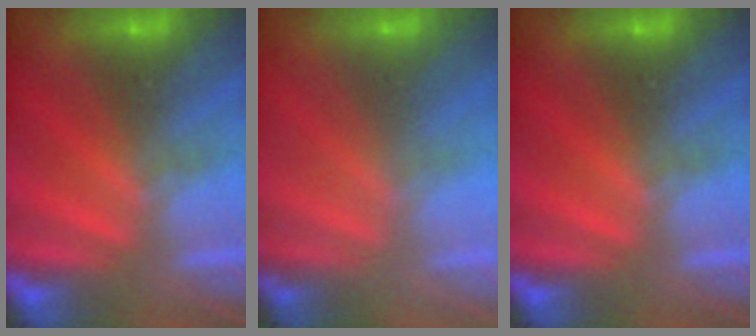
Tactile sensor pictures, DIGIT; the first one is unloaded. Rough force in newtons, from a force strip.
{"total": 2.9}
{"total": 0.0}